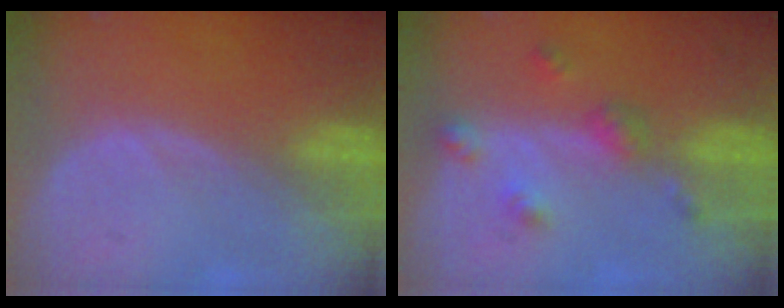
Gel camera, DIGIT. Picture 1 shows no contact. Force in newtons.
{"total": 5.0, "press": 4.4, "slide": 2.3}